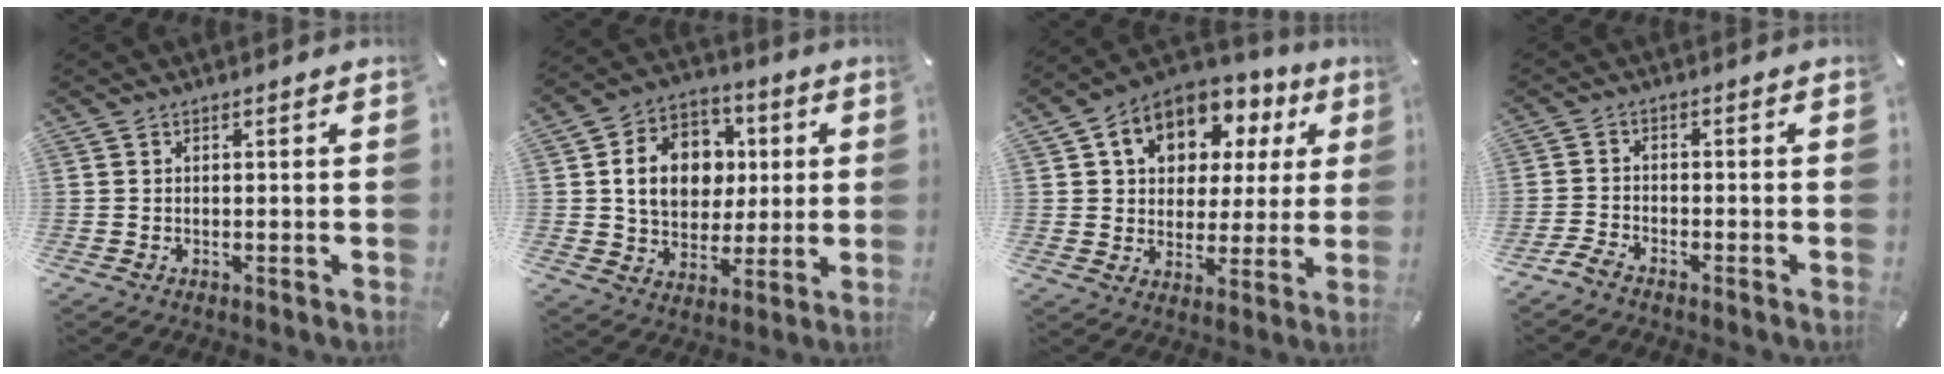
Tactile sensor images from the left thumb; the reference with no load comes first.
{"total": 13.6, "force": [1.9, 11.6, 6.9], "torque": [-0.121, 0.008, 0.039]}
{"total": 11.4, "force": [5.1, 9.0, 4.8], "torque": [-0.094, -0.023, 0.097]}
{"total": 2.8, "force": [-2.6, 0.7, 0.8], "torque": [-0.035, 0.005, -0.057]}